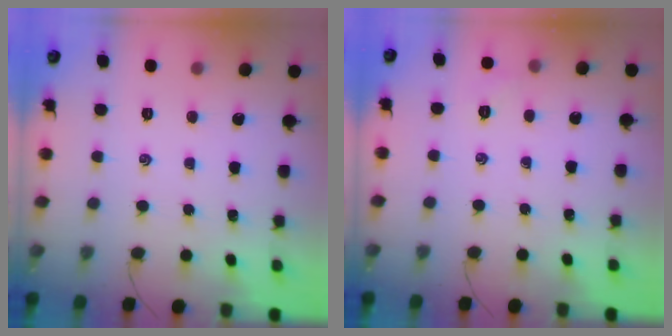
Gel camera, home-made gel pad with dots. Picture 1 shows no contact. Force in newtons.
{"total": 4.5, "press": 4.3, "slide": 1.2}